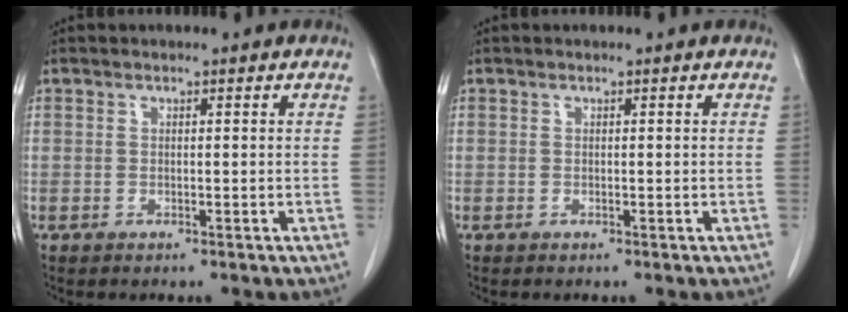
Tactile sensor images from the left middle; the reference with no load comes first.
{"total": 0.0}